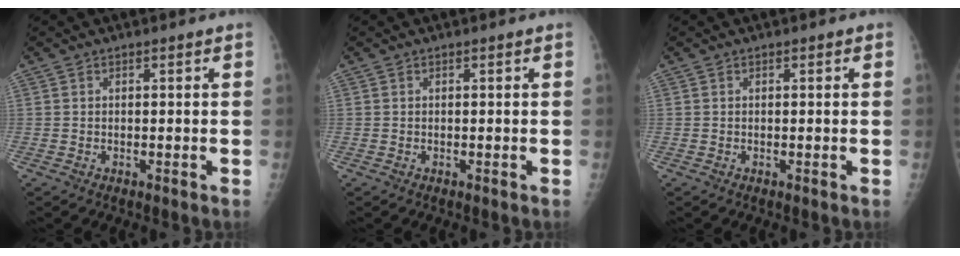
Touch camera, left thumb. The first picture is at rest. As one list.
[{"total": 0.0}, {"total": 0.0}]